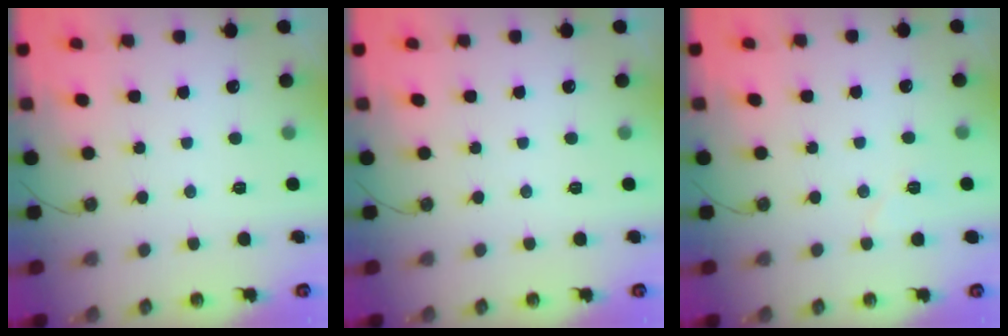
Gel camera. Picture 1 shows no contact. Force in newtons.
{"total": 0.0}
{"total": 5.0, "press": 4.6, "slide": 1.8}